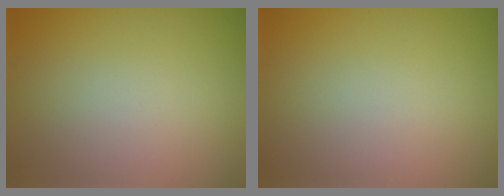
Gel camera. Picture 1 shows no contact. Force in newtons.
{"total": 0.0}